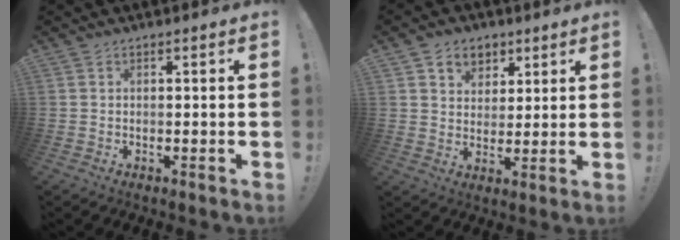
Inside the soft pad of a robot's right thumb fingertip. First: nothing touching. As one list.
[{"total": 7.4, "force": [3.8, 6.1, 1.7], "torque": [-0.023, -0.025, 0.074]}]